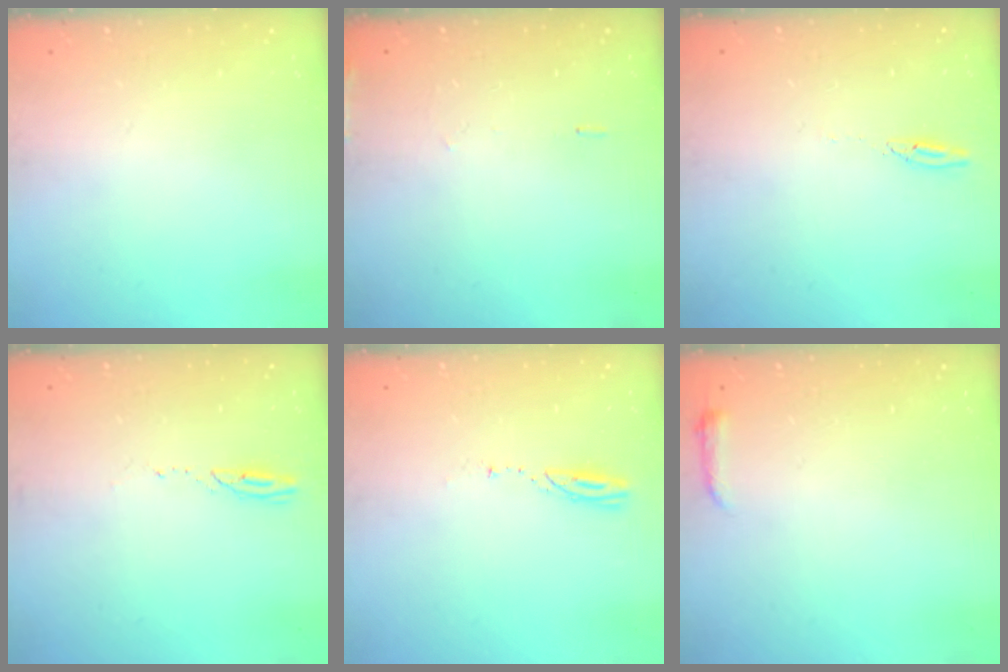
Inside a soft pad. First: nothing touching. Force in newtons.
{"total": 5.9, "press": 5.7, "slide": 1.6}
{"total": 2.7, "press": 2.7, "slide": 0.2}
{"total": 2.4, "press": 2.4, "slide": 0.3}
{"total": 3.1, "press": 3.1, "slide": 0.2}
{"total": 3.0, "press": 2.9, "slide": 0.6}